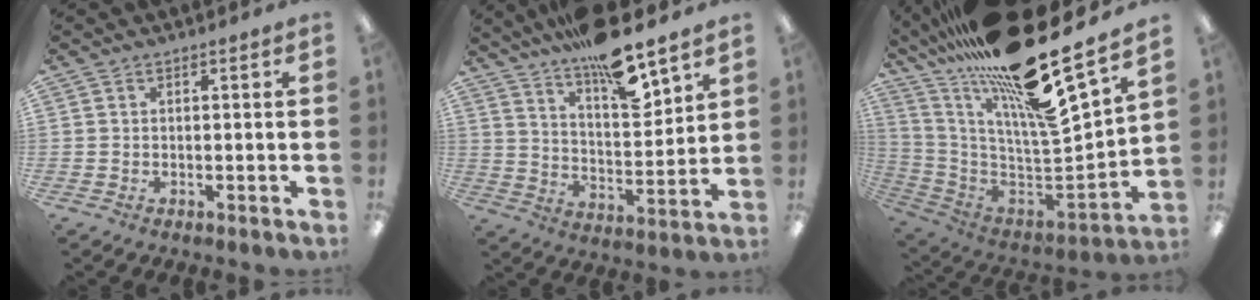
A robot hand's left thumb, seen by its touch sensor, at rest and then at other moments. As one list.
[{"total": 14.5, "force": [12.1, 2.7, 7.5], "torque": [-0.125, -0.085, 0.207]}, {"total": 23.6, "force": [16.3, 3.4, 16.7], "torque": [-0.267, -0.141, 0.261]}]